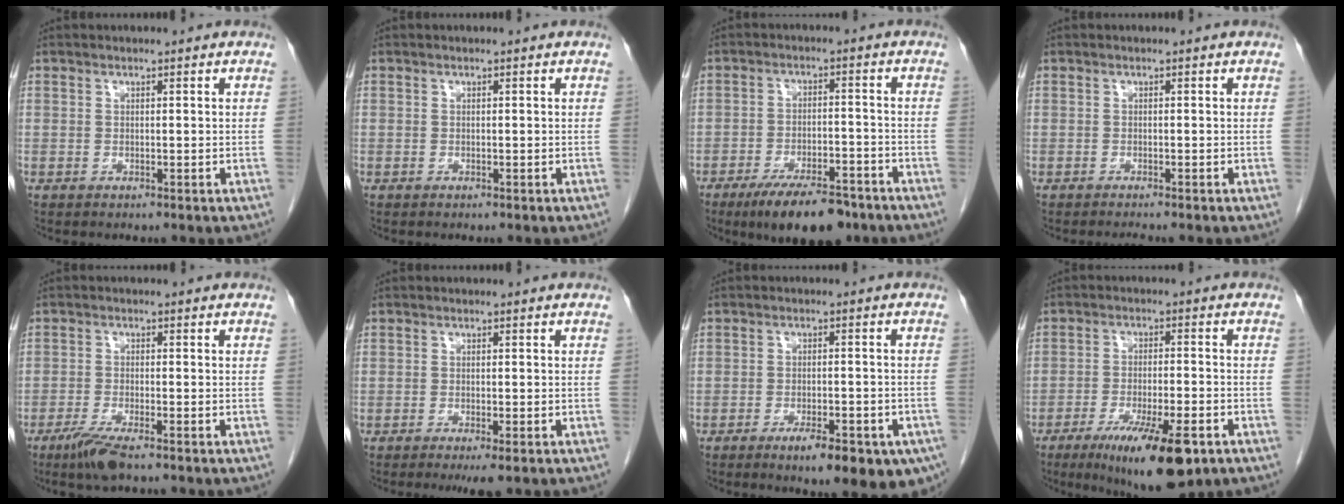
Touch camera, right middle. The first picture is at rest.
{"total": 0.0}
{"total": 11.0, "force": [-8.1, 3.6, 6.5], "torque": [-0.098, -0.007, -0.130]}
{"total": 1.7, "force": [-1.5, -0.1, 0.7], "torque": [-0.011, -0.003, -0.020]}
{"total": 5.0, "force": [-3.5, 0.6, 3.5], "torque": [-0.075, -0.013, -0.065]}
{"total": 3.3, "force": [-2.1, 0.5, 2.5], "torque": [-0.033, -0.009, -0.029]}
{"total": 12.3, "force": [-7.7, 3.7, 8.9], "torque": [-0.067, 0.005, -0.100]}
{"total": 13.3, "force": [-7.7, 2.6, 10.5], "torque": [-0.157, -0.024, -0.117]}